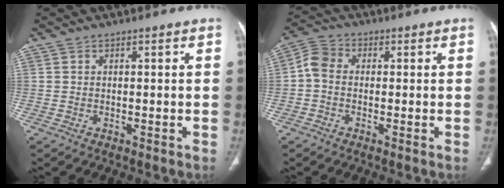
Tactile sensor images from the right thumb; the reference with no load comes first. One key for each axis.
{"total": 4.5, "fx": -0.4, "fy": 3.3, "fz": 3.0, "tx": -0.052, "ty": 0.012, "tz": -0.022}